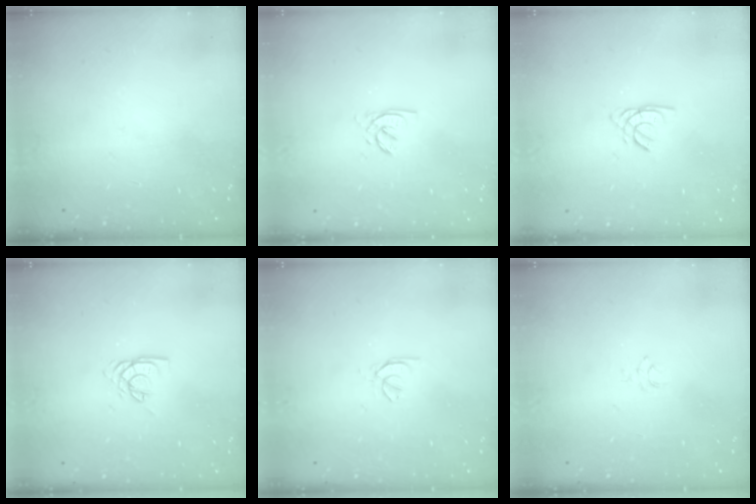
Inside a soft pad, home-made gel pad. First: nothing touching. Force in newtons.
{"total": 1.4, "press": 1.4, "slide": 0.2}
{"total": 1.7, "press": 1.7, "slide": 0.4}
{"total": 6.0, "press": 6.0, "slide": 0.5}
{"total": 0.5, "press": 0.4, "slide": 0.3}
{"total": 3.7, "press": 3.7, "slide": 0.1}